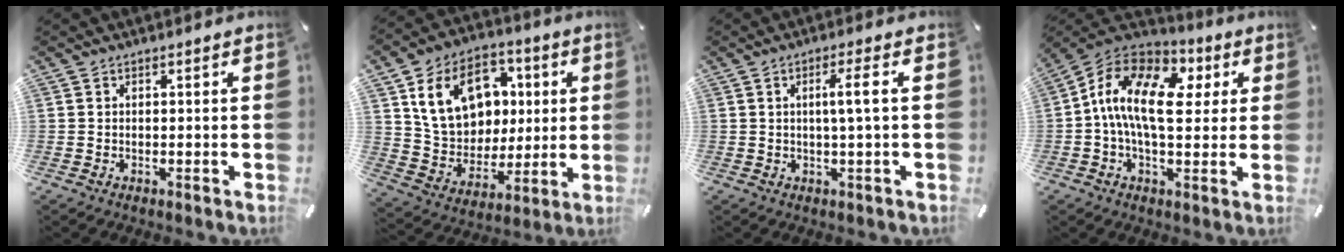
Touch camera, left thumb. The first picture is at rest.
{"total": 17.0, "force": [4.9, 13.7, 8.8], "torque": [-0.155, 0.004, 0.101]}
{"total": 5.7, "force": [0.8, 0.2, 5.7], "torque": [-0.107, -0.002, 0.007]}
{"total": 15.9, "force": [1.6, 8.9, 13.0], "torque": [-0.273, -0.004, 0.022]}